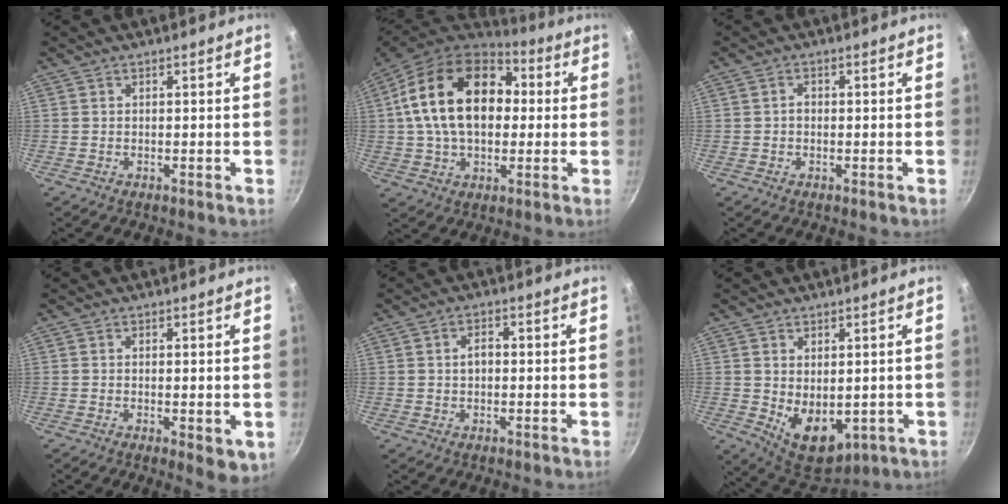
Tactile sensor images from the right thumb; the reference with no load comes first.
{"total": 21.5, "force": [3.1, 14.3, 15.8], "torque": [-0.248, 0.027, 0.041]}
{"total": 1.2, "force": [-0.1, 0.9, 0.7], "torque": [-0.011, 0.006, -0.004]}
{"total": 4.4, "force": [-0.7, 1.6, 4.1], "torque": [-0.054, -0.014, -0.007]}
{"total": 2.8, "force": [0.1, 1.9, 2.1], "torque": [-0.025, 0.010, 0.000]}
{"total": 9.7, "force": [-0.4, 6.4, 7.2], "torque": [-0.084, -0.021, 0.017]}